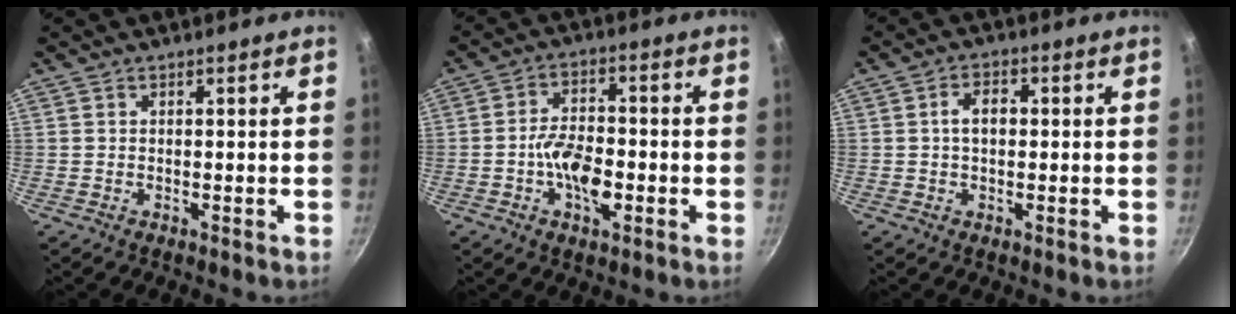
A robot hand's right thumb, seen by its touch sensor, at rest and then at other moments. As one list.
[{"total": 8.5, "force": [-2.3, 4.2, 7.0], "torque": [-0.114, 0.024, -0.046]}, {"total": 4.2, "force": [0.3, 2.7, 3.2], "torque": [-0.043, 0.014, -0.001]}]